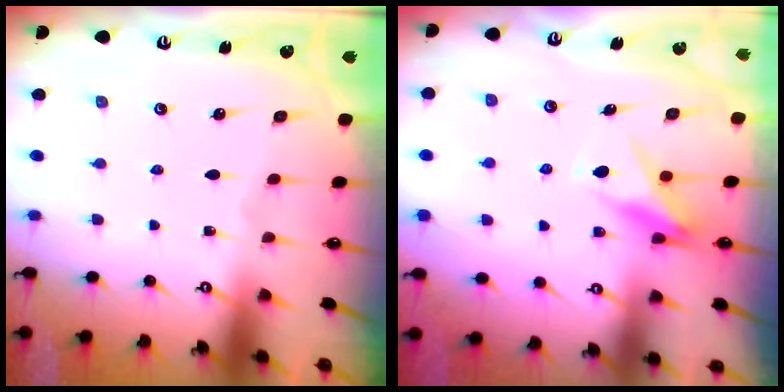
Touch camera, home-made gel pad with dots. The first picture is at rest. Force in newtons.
{"total": 8.4, "press": 8.4, "slide": 0.9}